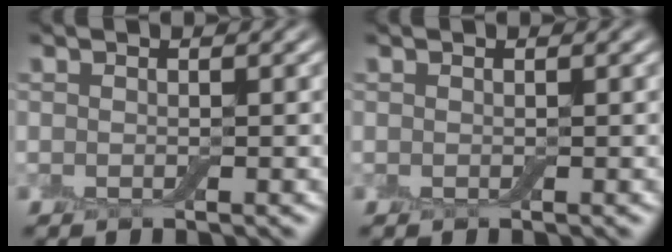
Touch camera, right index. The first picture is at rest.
{"total": 0.0}